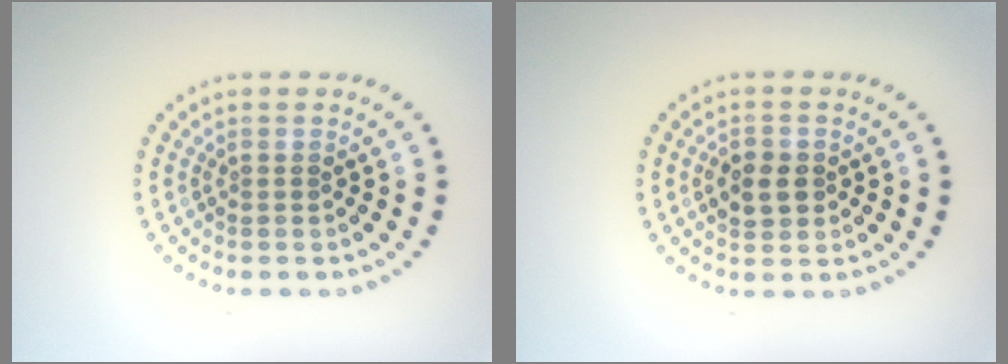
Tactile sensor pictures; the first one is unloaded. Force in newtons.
{"total": 2.6, "press": 2.6, "slide": 0.3}